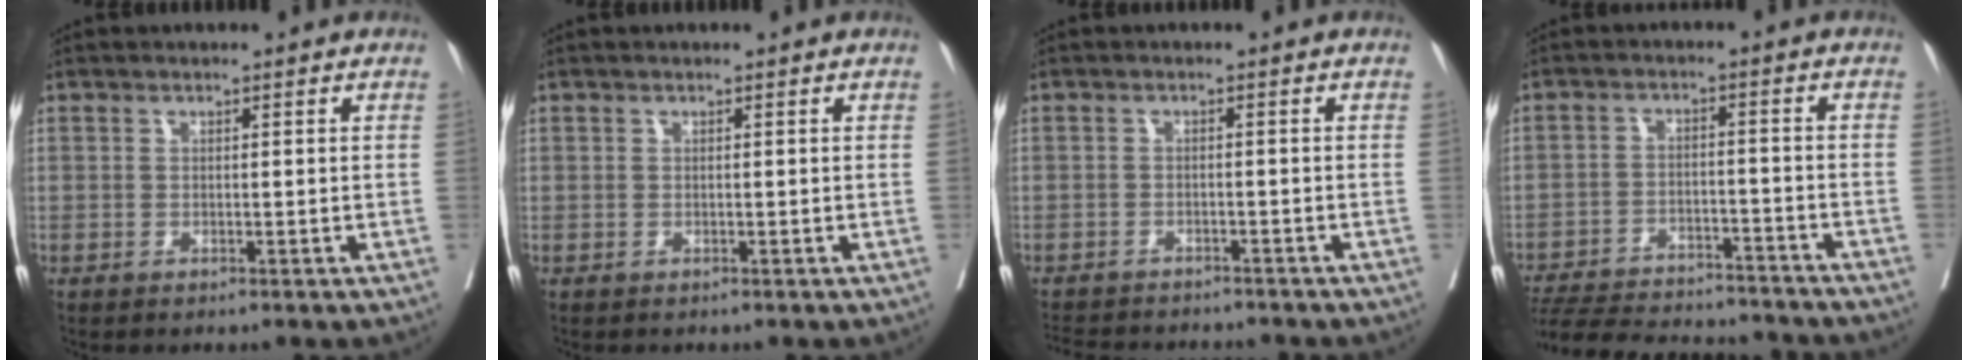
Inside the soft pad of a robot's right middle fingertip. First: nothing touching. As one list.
[{"total": 0.0}, {"total": 10.5, "force": [-9.8, 2.3, 3.1], "torque": [-0.057, -0.002, -0.129]}, {"total": 21.7, "force": [-19.9, 3.8, 7.7], "torque": [-0.160, -0.024, -0.276]}]